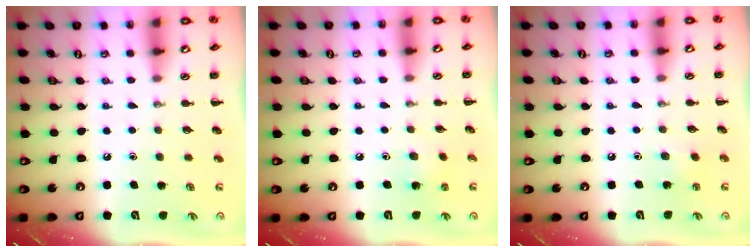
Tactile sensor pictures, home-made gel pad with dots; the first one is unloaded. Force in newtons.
{"total": 3.6, "press": 3.4, "slide": 1.1}
{"total": 4.1, "press": 3.9, "slide": 1.2}